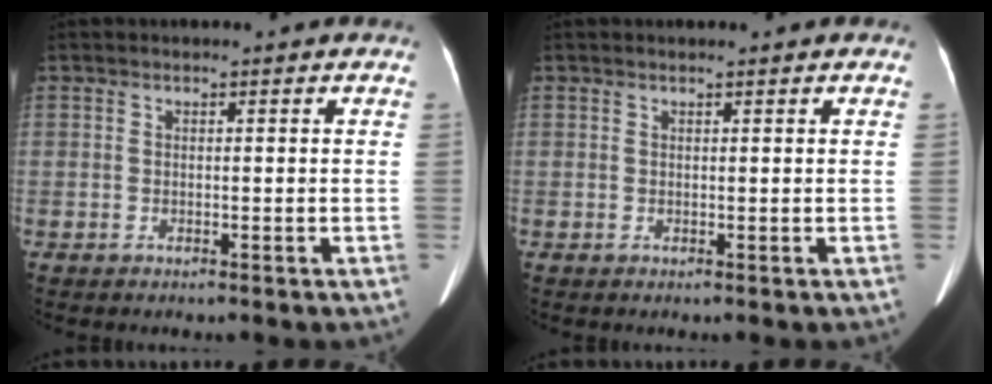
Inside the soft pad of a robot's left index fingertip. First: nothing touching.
{"total": 0.7, "force": [0.6, 0.0, 0.3], "torque": [-0.007, 0.008, 0.009]}